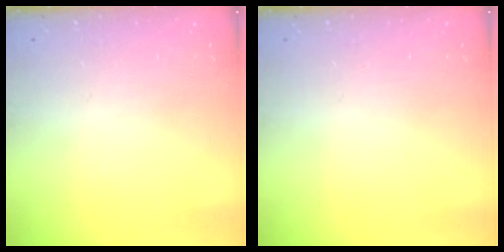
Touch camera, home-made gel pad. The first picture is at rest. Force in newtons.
{"total": 0.0}